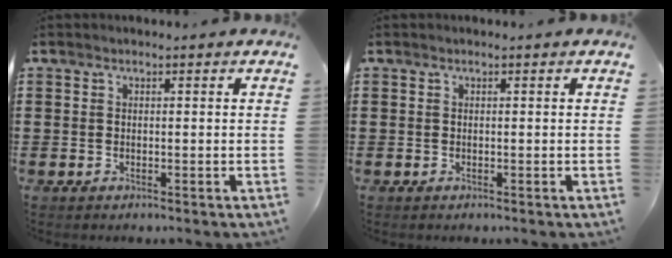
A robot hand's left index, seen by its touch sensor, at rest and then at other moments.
{"total": 0.0}